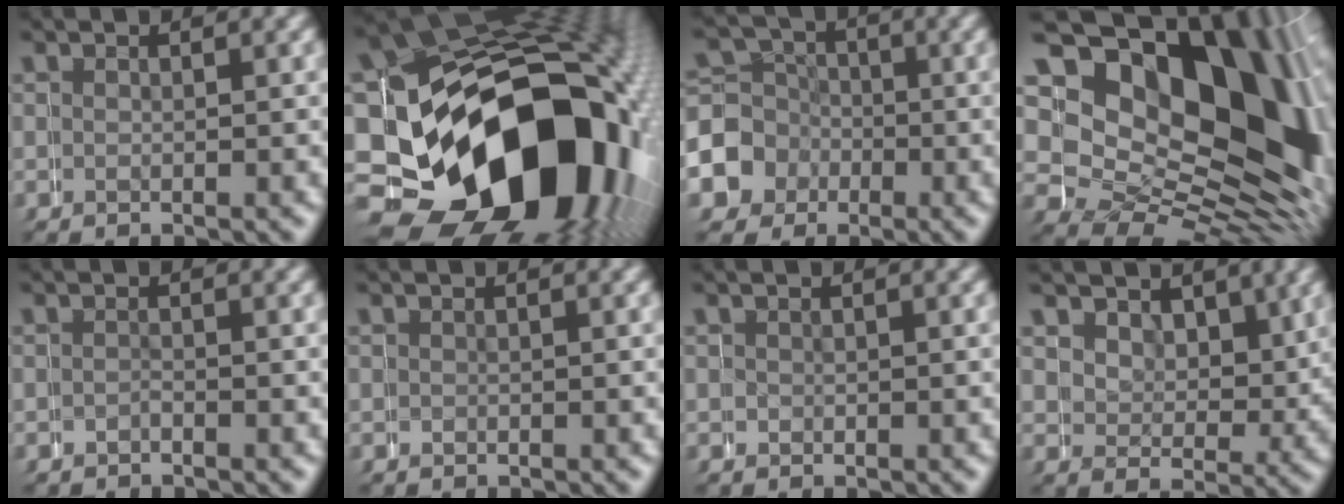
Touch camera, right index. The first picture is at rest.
{"total": 31.0, "force": [-6.6, 21.4, 21.4], "torque": [-0.396, -0.082, -0.086]}
{"total": 9.8, "force": [-1.5, 9.3, 2.7], "torque": [-0.076, -0.027, -0.033]}
{"total": 24.4, "force": [1.0, 17.9, 16.6], "torque": [-0.272, -0.034, 0.018]}
{"total": 0.8, "force": [-0.7, 0.2, -0.4], "torque": [0.010, 0.004, -0.017]}
{"total": 0.6, "force": [0.0, 0.2, -0.6], "torque": [0.014, 0.000, -0.001]}
{"total": 0.6, "force": [0.1, 0.5, -0.3], "torque": [0.006, -0.001, 0.002]}
{"total": 4.7, "force": [1.8, 3.9, 2.0], "torque": [-0.039, -0.009, 0.028]}